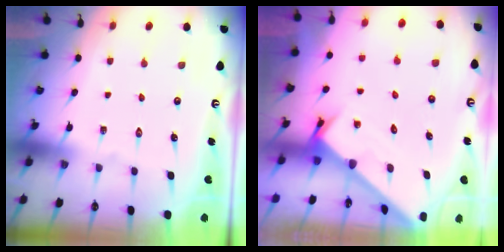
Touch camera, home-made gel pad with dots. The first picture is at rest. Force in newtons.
{"total": 1.7, "press": 1.7, "slide": 0.1}